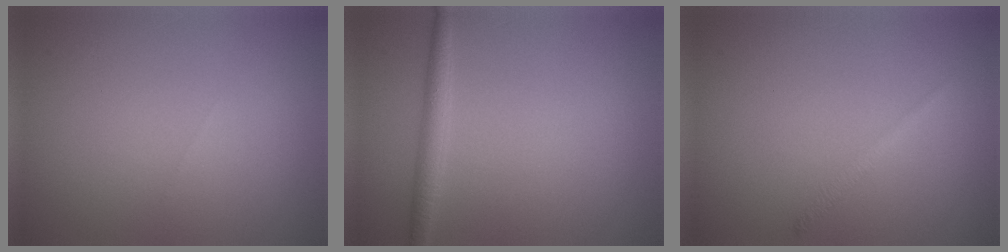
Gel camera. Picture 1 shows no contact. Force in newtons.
{"total": 1.9, "press": 1.9, "slide": 0.0}
{"total": 0.9, "press": 0.9, "slide": 0.1}